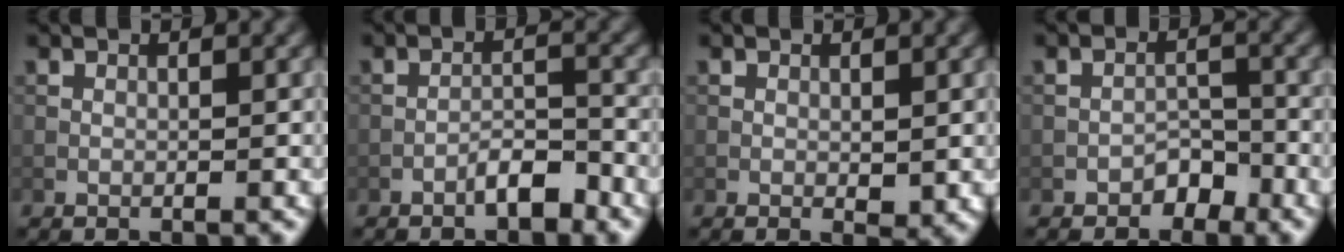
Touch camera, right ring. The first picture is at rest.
{"total": 2.7, "force": [-1.9, 0.7, 1.8], "torque": [-0.025, 0.012, -0.035]}
{"total": 1.1, "force": [0.0, 0.6, 0.9], "torque": [-0.009, -0.003, 0.000]}
{"total": 2.2, "force": [-1.6, 1.3, 0.8], "torque": [-0.005, 0.010, -0.027]}